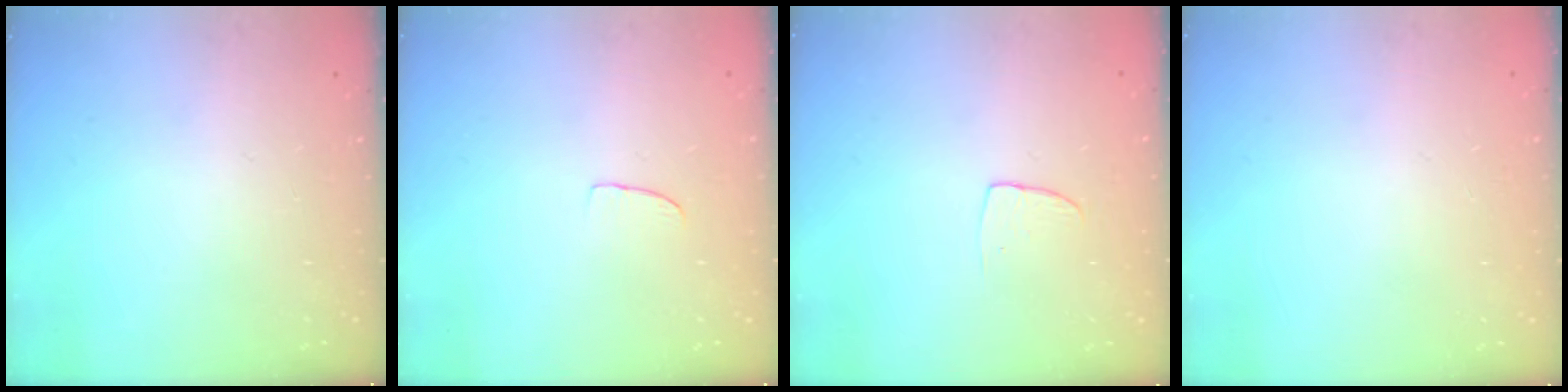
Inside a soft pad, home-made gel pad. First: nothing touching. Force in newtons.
{"total": 2.6, "press": 2.6, "slide": 0.2}
{"total": 3.3, "press": 3.3, "slide": 0.2}
{"total": 0.0}